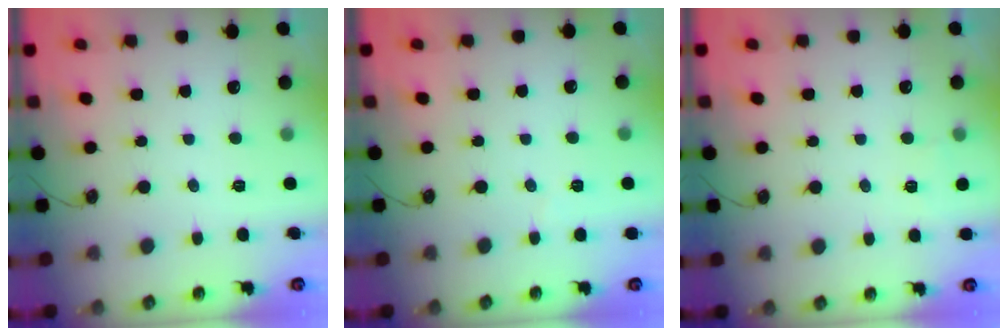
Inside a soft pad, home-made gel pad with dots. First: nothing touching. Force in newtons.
{"total": 3.0, "press": 2.0, "slide": 2.2}
{"total": 3.2, "press": 3.1, "slide": 0.3}